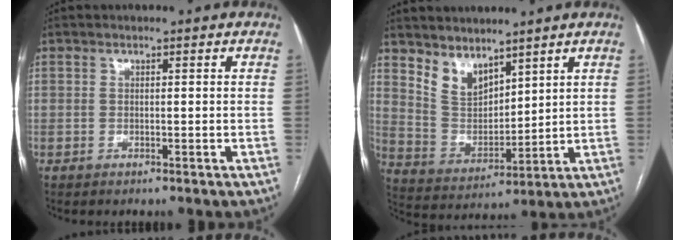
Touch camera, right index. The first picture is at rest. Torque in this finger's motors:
{"motor_torque": [0.56, 0.45, 0.11, 0.05]}